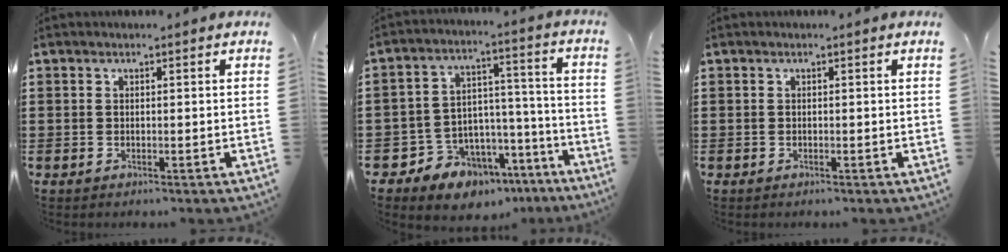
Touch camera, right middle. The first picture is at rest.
{"total": 8.6, "force": [-7.1, 4.8, 1.1], "torque": [-0.031, 0.029, -0.130]}
{"total": 0.0}